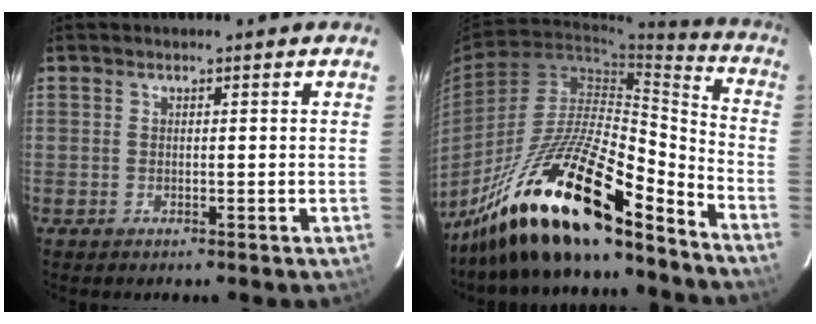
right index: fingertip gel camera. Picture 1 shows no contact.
{"total": 23.7, "force": [-17.8, 5.1, 14.7], "torque": [-0.261, -0.015, -0.315]}